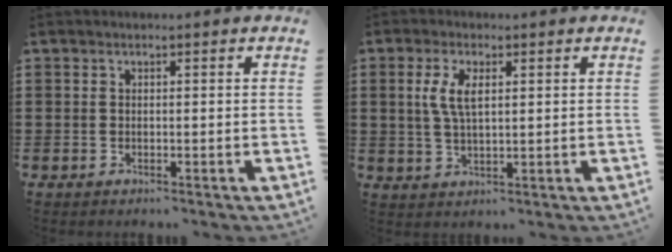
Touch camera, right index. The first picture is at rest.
{"total": 4.7, "force": [1.1, 2.0, 4.1], "torque": [-0.094, 0.006, 0.016]}